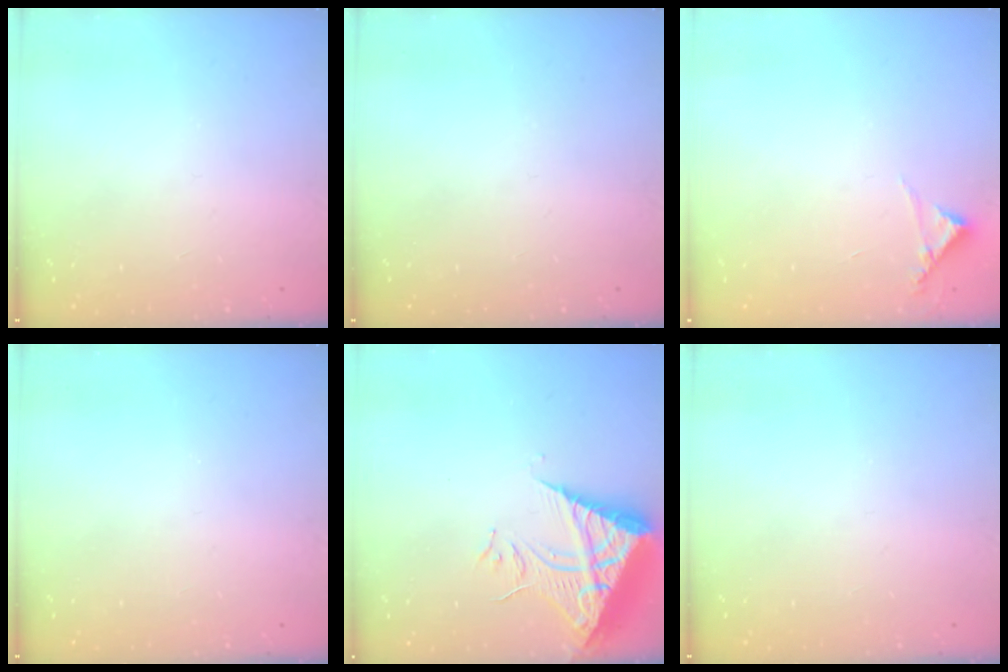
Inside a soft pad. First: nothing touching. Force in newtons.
{"total": 0.0}
{"total": 3.8, "press": 3.8, "slide": 0.2}
{"total": 0.0}
{"total": 10.3, "press": 10.2, "slide": 1.1}
{"total": 0.0}